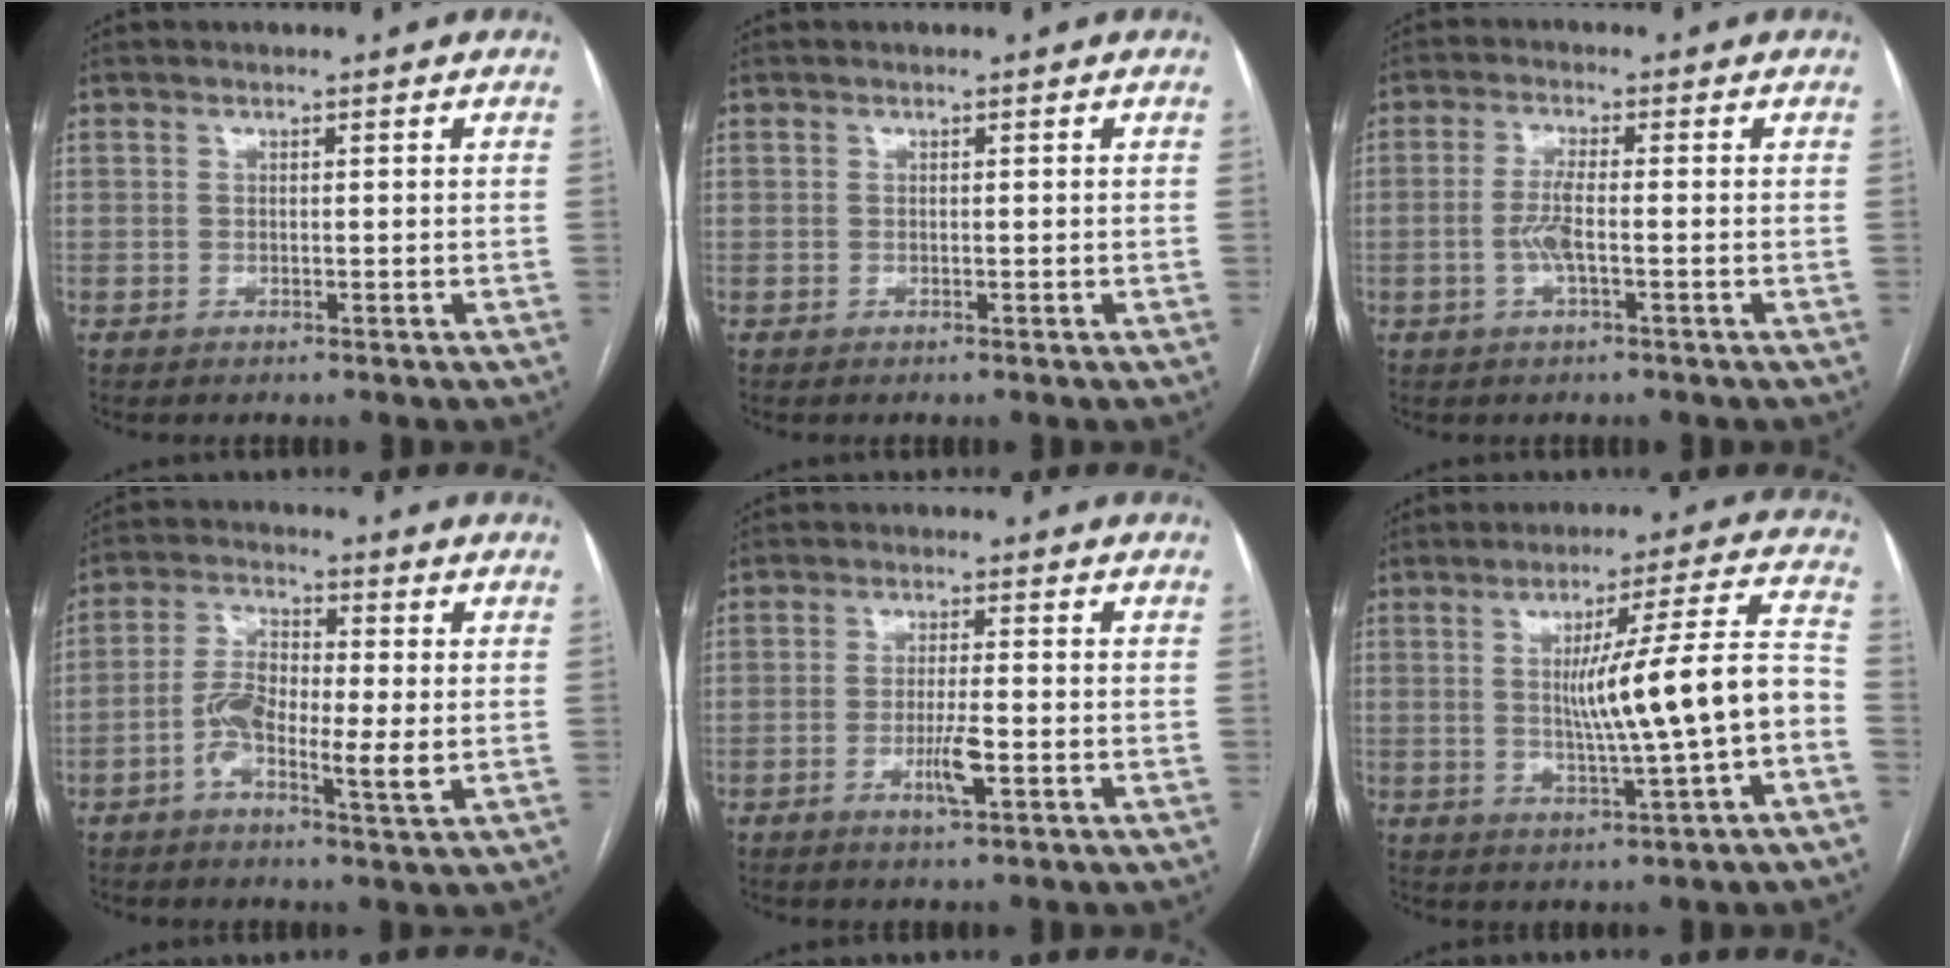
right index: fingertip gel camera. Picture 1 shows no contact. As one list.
[{"total": 0.0}, {"total": 3.9, "force": [-0.9, 0.5, 3.8], "torque": [-0.083, -0.001, -0.019]}, {"total": 8.9, "force": [-1.7, 2.5, 8.4], "torque": [-0.160, 0.007, -0.036]}, {"total": 4.4, "force": [-1.6, 0.3, 4.1], "torque": [-0.078, -0.006, -0.029]}, {"total": 13.1, "force": [-1.7, -0.2, 13.0], "torque": [-0.197, 0.014, -0.023]}]